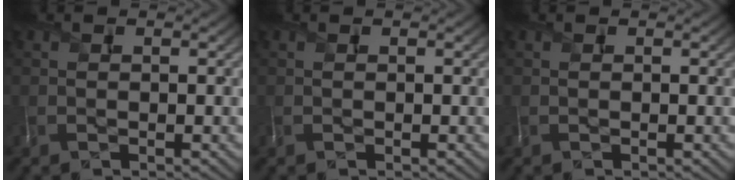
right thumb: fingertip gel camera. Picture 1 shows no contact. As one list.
[{"total": 0.0}, {"total": 0.0}]